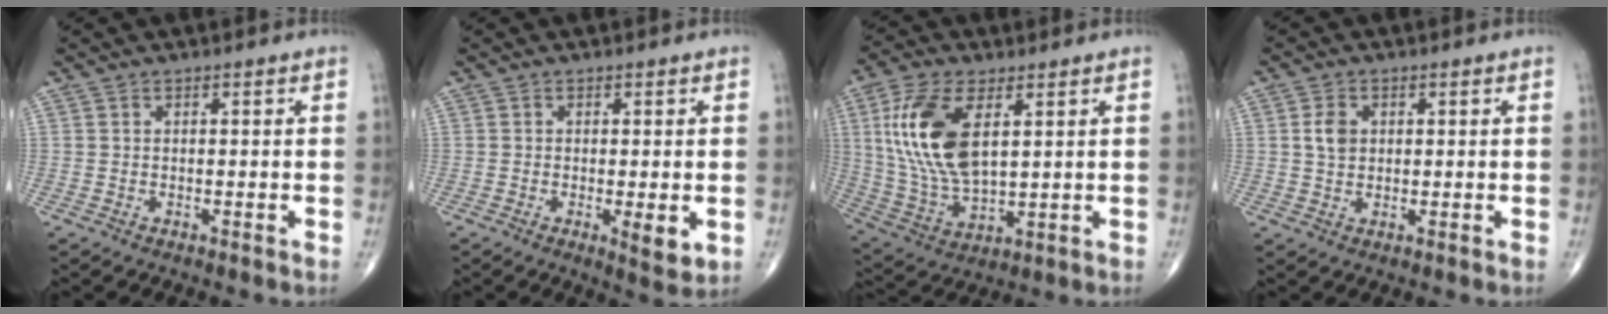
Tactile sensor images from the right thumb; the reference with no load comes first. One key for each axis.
{"total": 4.2, "fx": -0.8, "fy": 1.2, "fz": 4.0, "tx": -0.062, "ty": -0.013, "tz": -0.016}
{"total": 16.7, "fx": 4.6, "fy": 8.3, "fz": 13.8, "tx": -0.282, "ty": -0.013, "tz": 0.095}
{"total": 3.5, "fx": 0.7, "fy": 2.6, "fz": 2.3, "tx": -0.037, "ty": -0.001, "tz": 0.012}